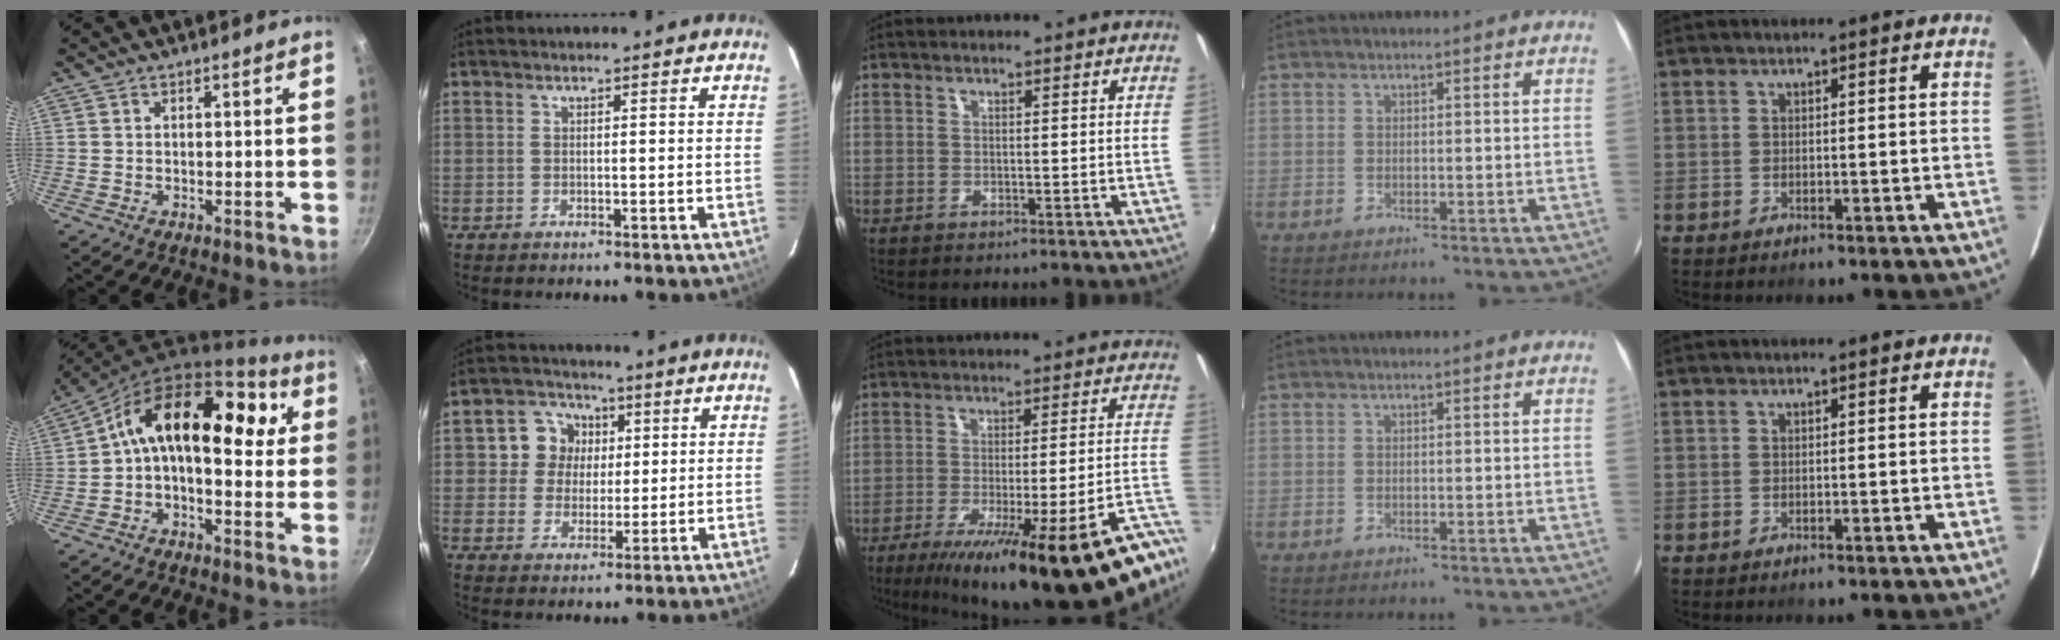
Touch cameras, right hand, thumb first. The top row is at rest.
{"thumb": {"total": 15.6, "force": [2.5, 9.5, 12.1], "torque": [-0.157, 0.034, 0.011]}, "index": {"total": 7.6, "force": [1.7, 7.1, 2.0], "torque": [-0.046, 0.022, 0.027]}, "middle": {"total": 27.2, "force": [-19.8, 4.4, 18.1], "torque": [-0.259, -0.055, -0.272]}}